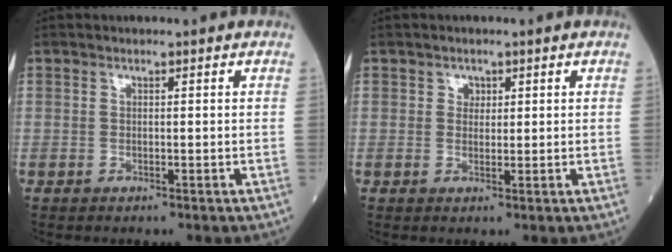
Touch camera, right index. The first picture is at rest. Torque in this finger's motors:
{"motor_torque": [-0.02, 0.02, 0.04, 0.01]}